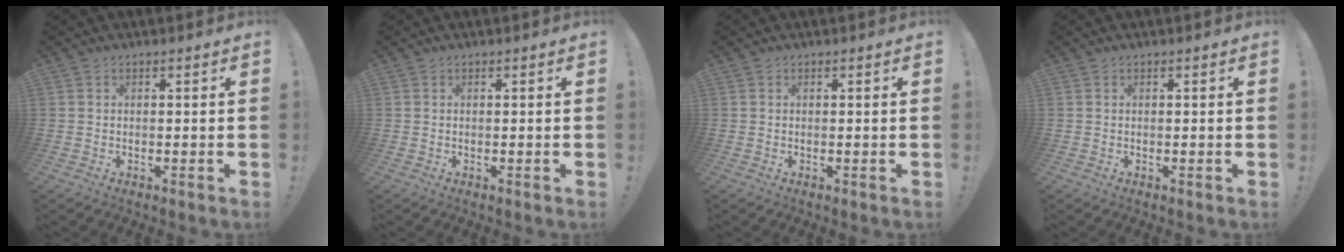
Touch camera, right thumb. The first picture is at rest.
{"total": 0.0}
{"total": 0.0}
{"total": 0.0}